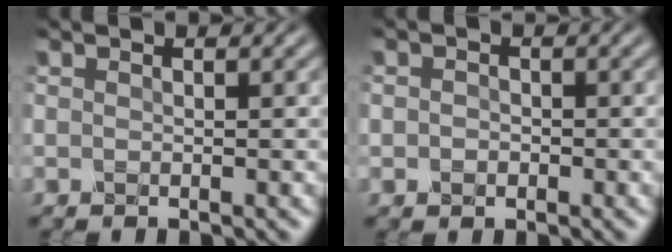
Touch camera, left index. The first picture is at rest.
{"total": 1.1, "force": [-0.2, 0.9, 0.5], "torque": [-0.005, -0.004, -0.007]}